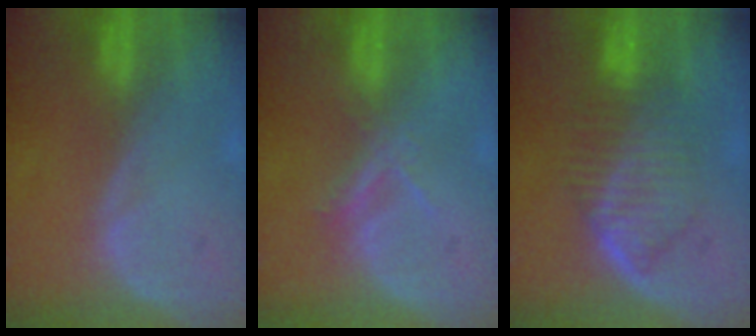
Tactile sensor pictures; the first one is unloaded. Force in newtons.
{"total": 2.6, "press": 2.5, "slide": 0.9}
{"total": 6.7, "press": 6.7, "slide": 0.7}